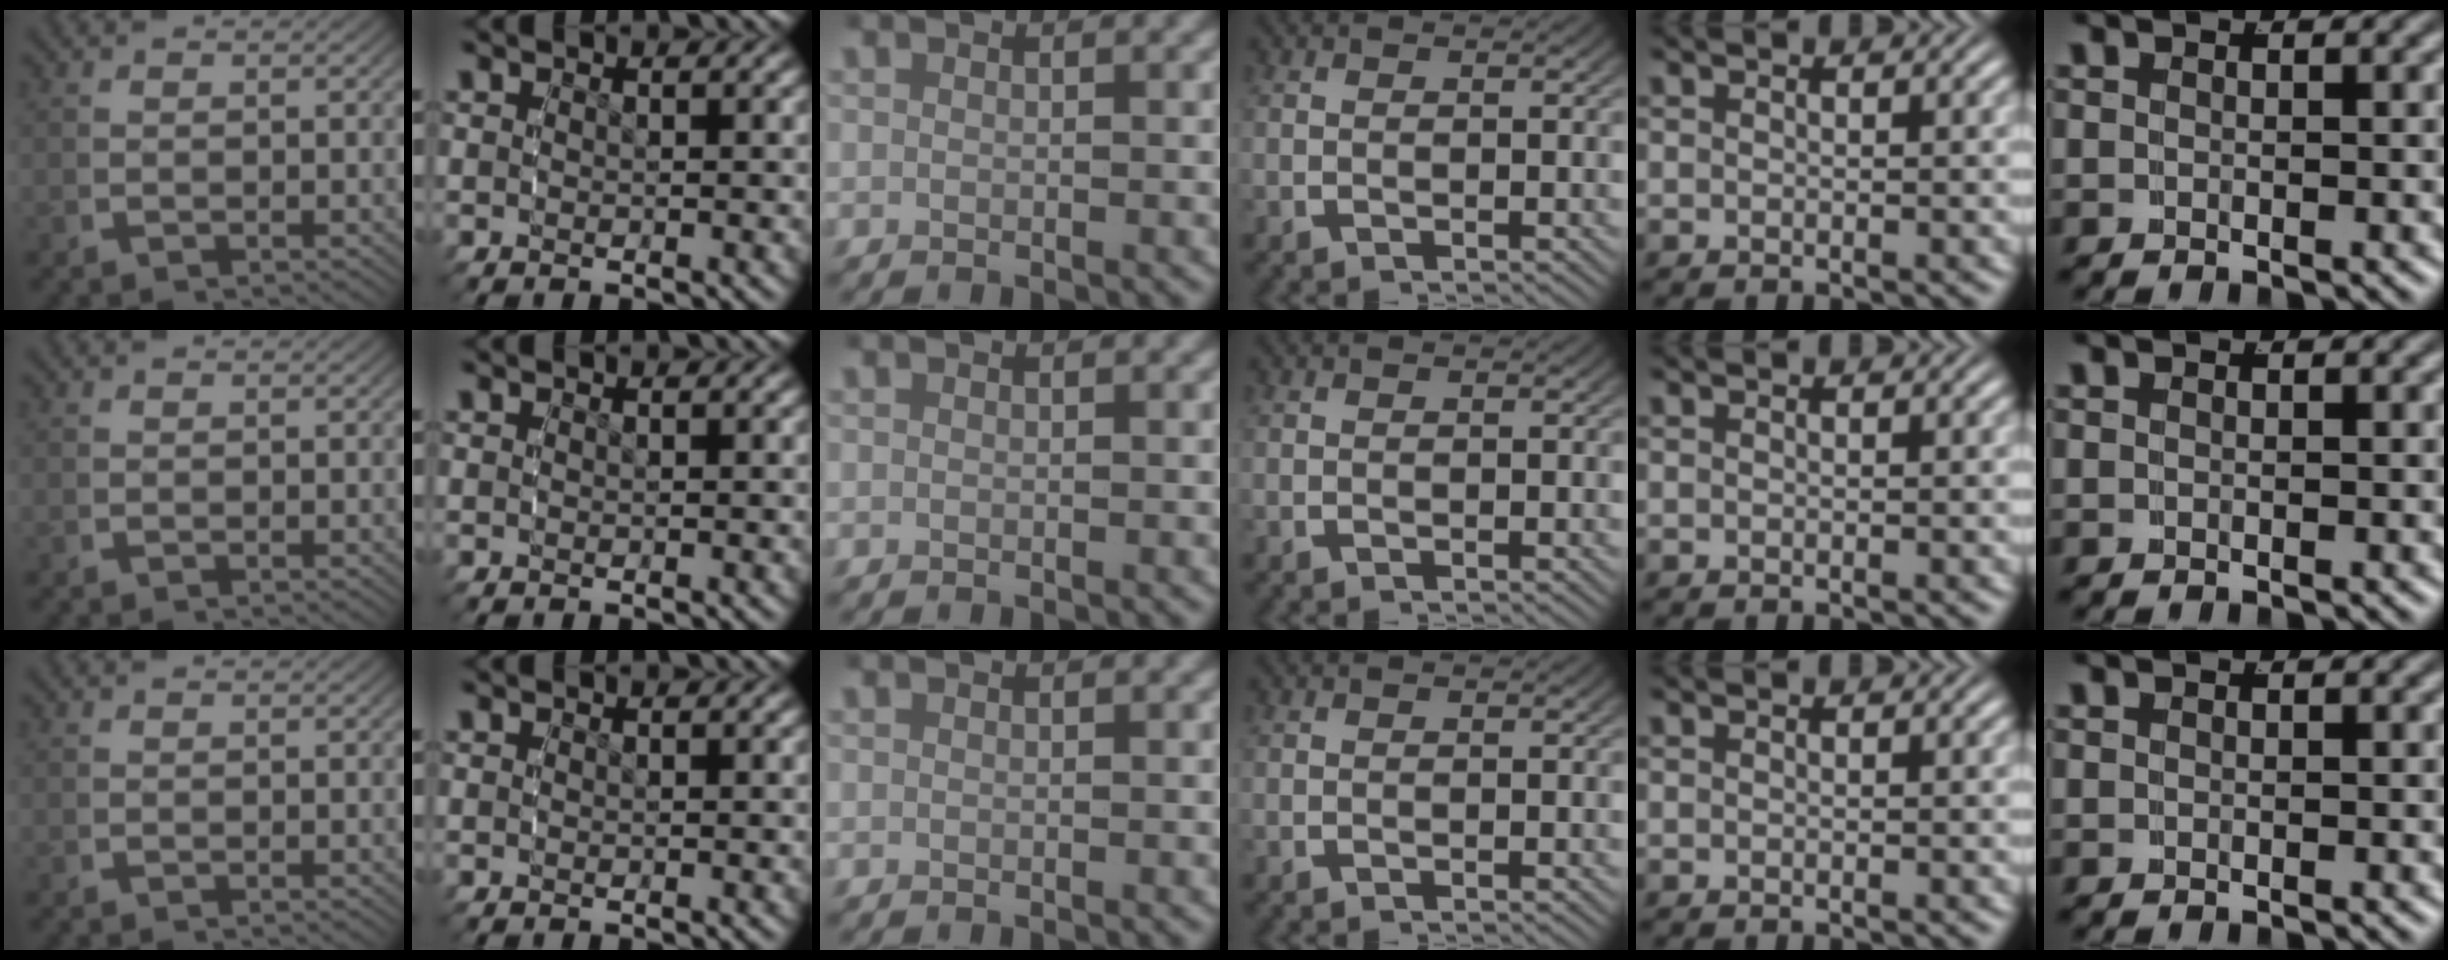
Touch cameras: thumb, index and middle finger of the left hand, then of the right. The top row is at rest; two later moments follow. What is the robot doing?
{"motion": "reach", "object": "photo album"}